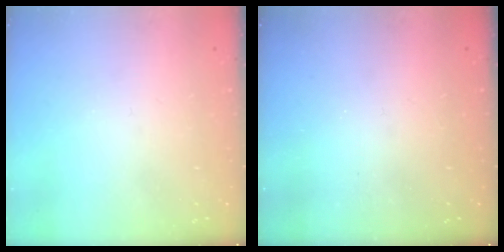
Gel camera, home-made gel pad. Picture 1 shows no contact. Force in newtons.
{"total": 0.8, "press": 0.8, "slide": 0.3}